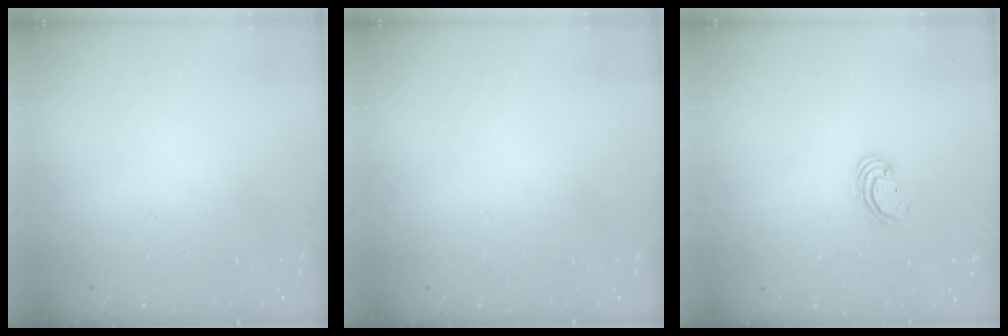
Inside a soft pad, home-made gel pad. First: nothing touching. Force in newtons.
{"total": 0.0}
{"total": 3.9, "press": 3.9, "slide": 0.2}